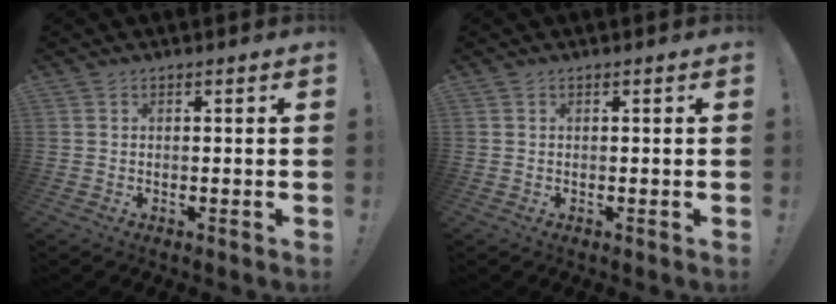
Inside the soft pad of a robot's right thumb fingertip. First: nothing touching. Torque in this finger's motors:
{"motor_torque": [0.00, 0.00, -0.28, 0.28, 0.03]}